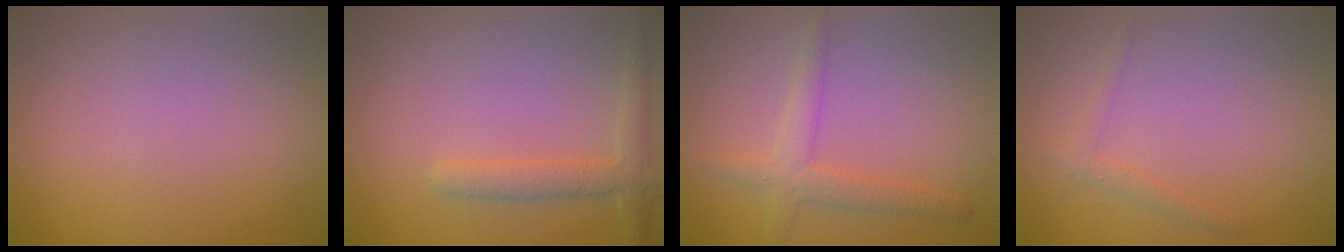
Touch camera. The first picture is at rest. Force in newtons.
{"total": 2.6, "press": 2.6, "slide": 0.2}
{"total": 2.8, "press": 2.8, "slide": 0.2}
{"total": 1.3, "press": 1.2, "slide": 0.1}